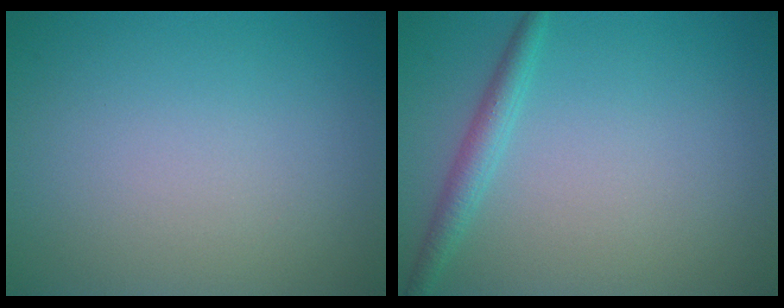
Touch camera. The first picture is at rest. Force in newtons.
{"total": 2.0, "press": 2.0, "slide": 0.0}